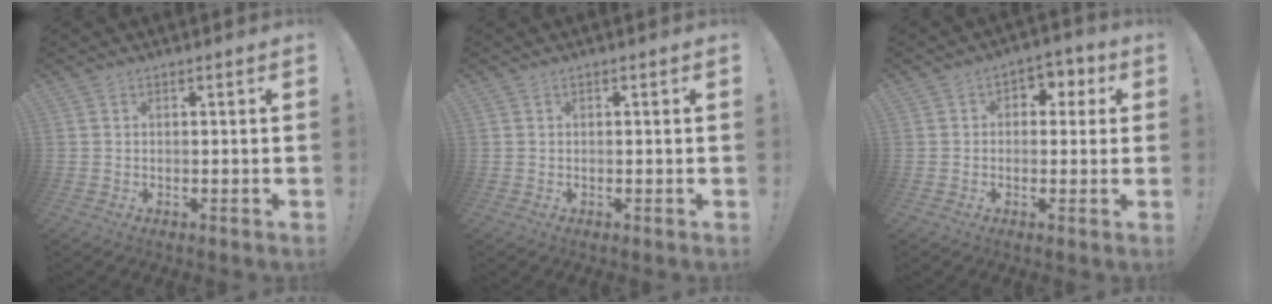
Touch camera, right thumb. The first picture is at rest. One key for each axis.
{"total": 0.0}
{"total": 4.7, "fx": 0.0, "fy": 4.1, "fz": 2.3, "tx": -0.016, "ty": 0.007, "tz": -0.003}